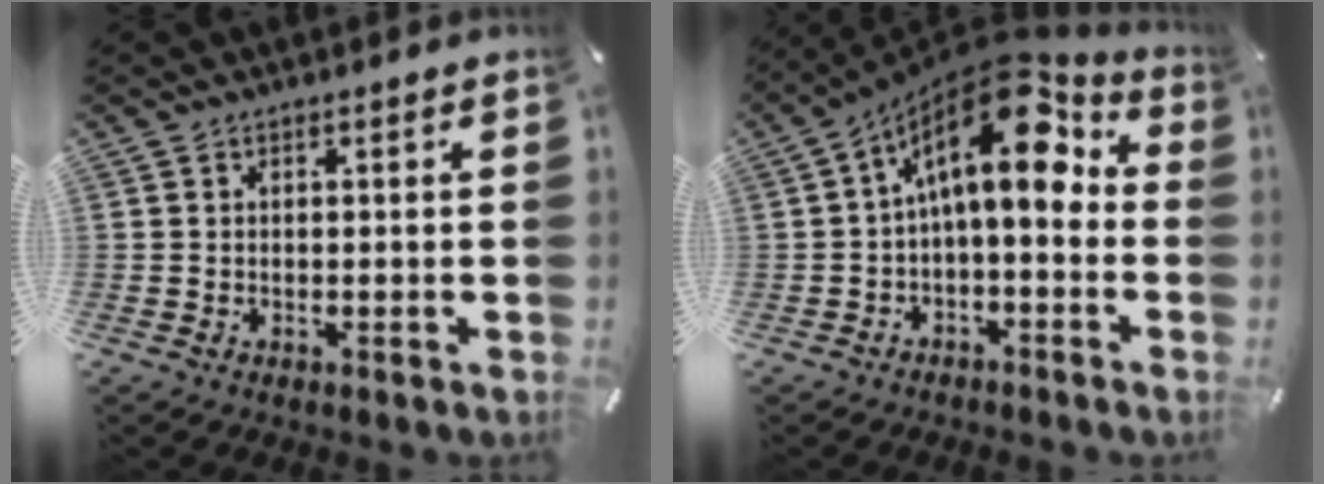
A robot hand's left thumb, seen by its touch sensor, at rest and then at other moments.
{"total": 16.5, "force": [5.8, 7.6, 13.4], "torque": [-0.220, -0.039, 0.092]}